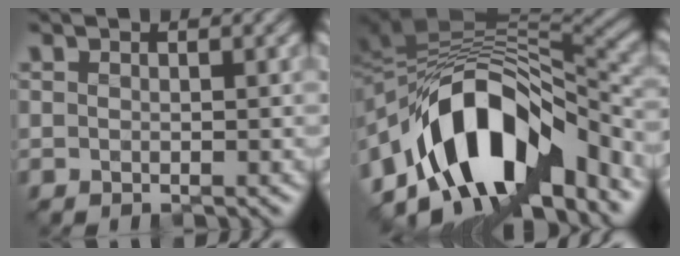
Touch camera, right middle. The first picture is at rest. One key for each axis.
{"total": 12.2, "fx": -5.9, "fy": 6.3, "fz": 8.6, "tx": -0.128, "ty": 0.011, "tz": -0.105}